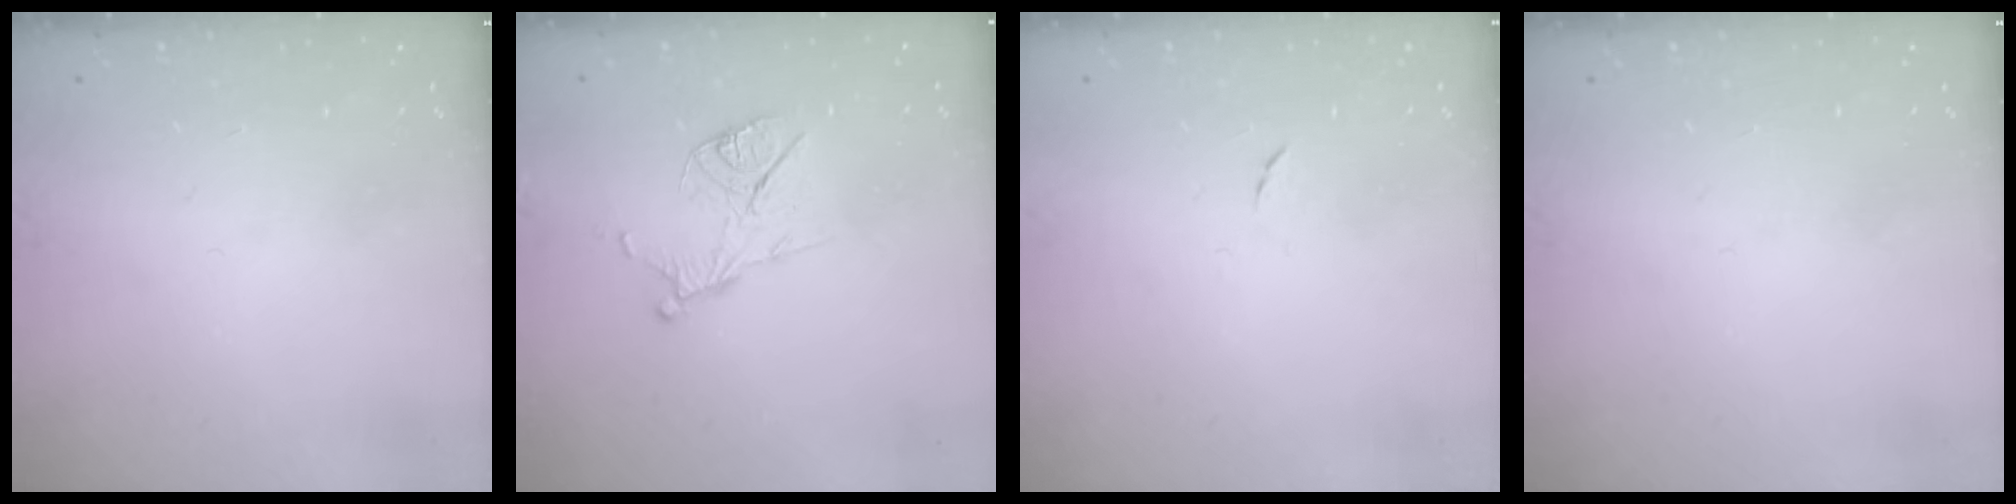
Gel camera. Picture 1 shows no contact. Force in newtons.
{"total": 10.9, "press": 10.9, "slide": 0.4}
{"total": 4.5, "press": 4.5, "slide": 0.5}
{"total": 0.0}